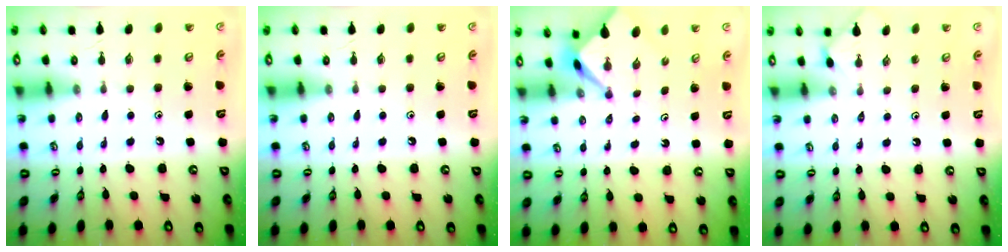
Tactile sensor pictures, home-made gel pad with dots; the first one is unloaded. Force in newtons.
{"total": 0.0}
{"total": 2.7, "press": 2.7, "slide": 0.3}
{"total": 2.1, "press": 2.1, "slide": 0.4}